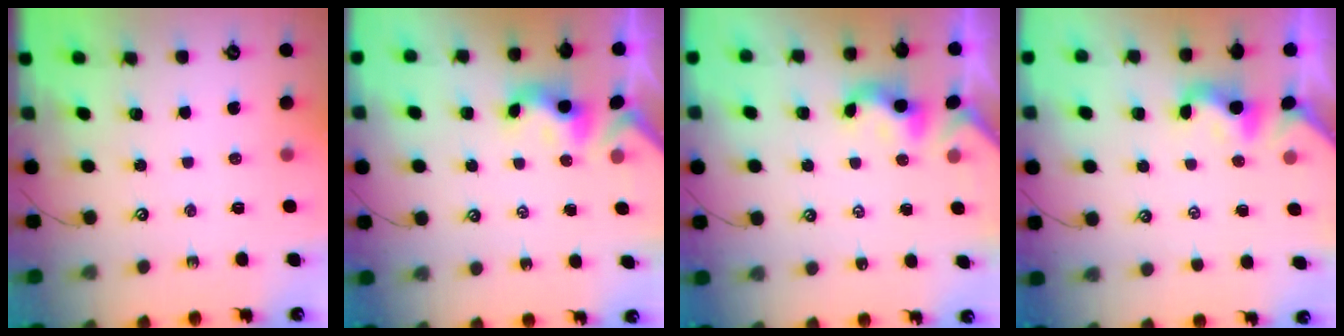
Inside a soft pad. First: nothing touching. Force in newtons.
{"total": 3.7, "press": 3.7, "slide": 0.2}
{"total": 2.1, "press": 2.1, "slide": 0.2}
{"total": 1.8, "press": 1.8, "slide": 0.5}